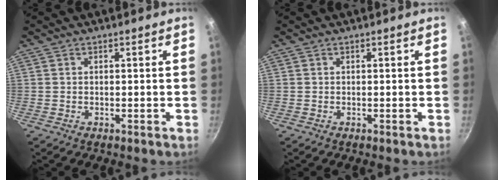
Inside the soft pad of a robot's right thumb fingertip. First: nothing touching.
{"total": 0.0}